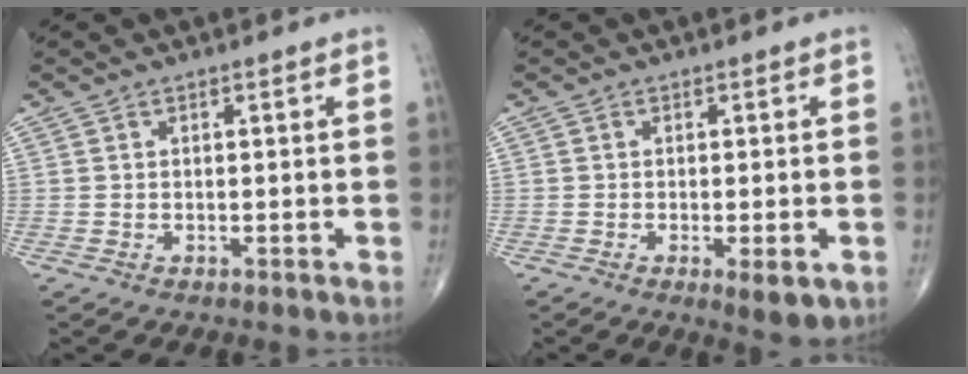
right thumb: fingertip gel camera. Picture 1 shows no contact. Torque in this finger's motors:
{"motor_torque": [-0.36, 0.46, -0.15, -0.21, 0.02]}